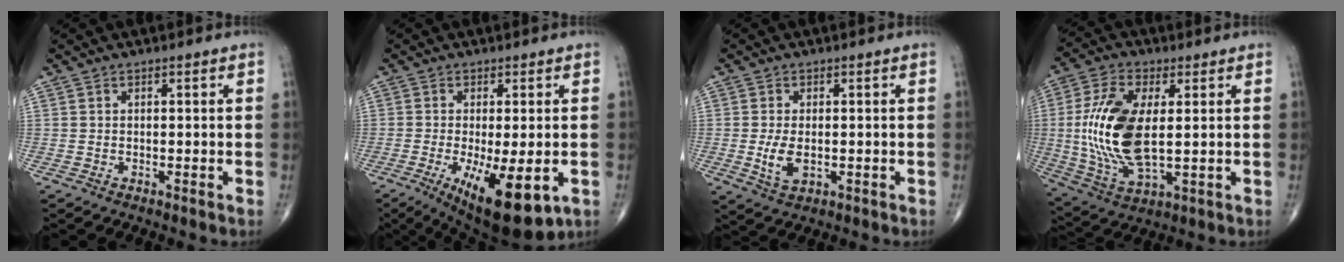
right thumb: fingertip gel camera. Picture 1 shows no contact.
{"total": 13.7, "force": [-4.5, 4.4, 12.1], "torque": [-0.181, -0.021, -0.055]}
{"total": 4.7, "force": [-0.7, 2.4, 4.0], "torque": [-0.079, -0.010, -0.009]}
{"total": 17.0, "force": [1.1, 7.8, 15.1], "torque": [-0.317, -0.009, 0.028]}